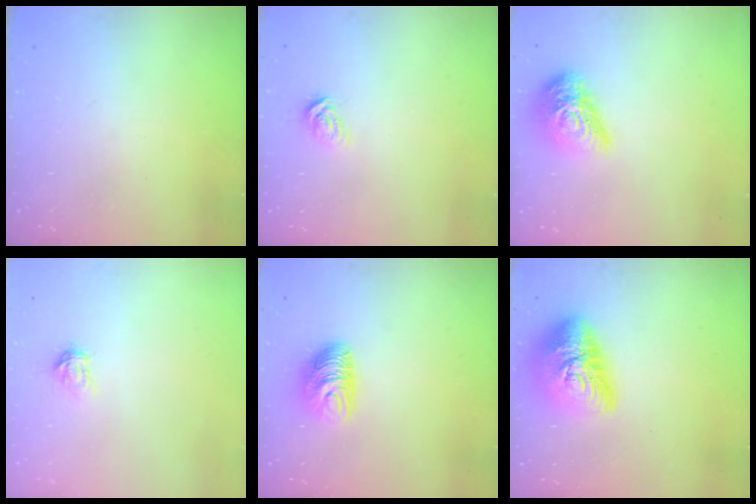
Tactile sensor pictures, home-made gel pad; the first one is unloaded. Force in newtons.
{"total": 6.0, "press": 6.0, "slide": 0.6}
{"total": 15.3, "press": 15.3, "slide": 0.8}
{"total": 3.5, "press": 3.5, "slide": 0.4}
{"total": 9.3, "press": 9.3, "slide": 0.9}
{"total": 16.5, "press": 16.4, "slide": 1.1}